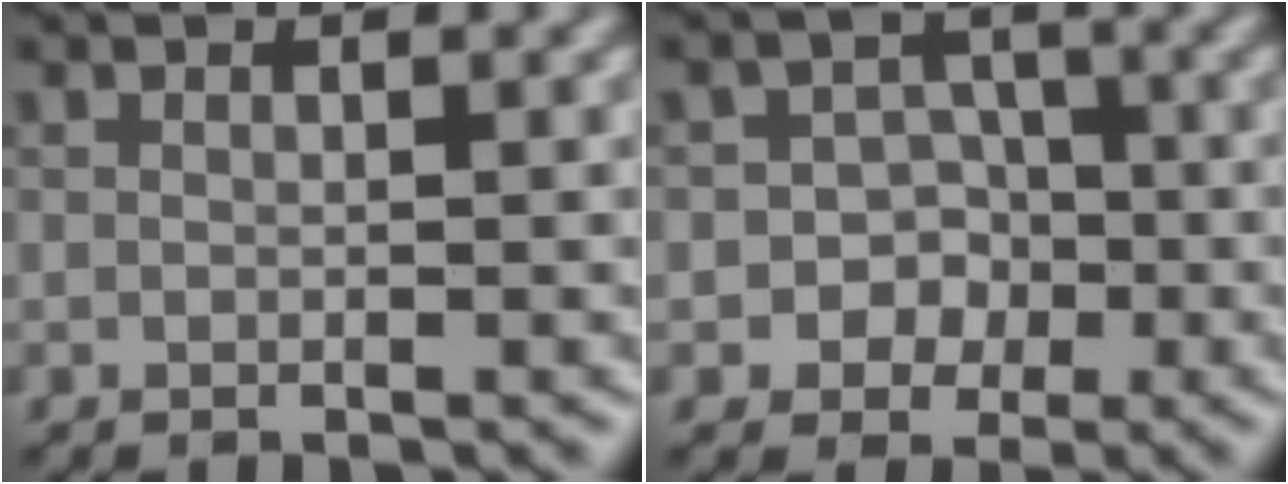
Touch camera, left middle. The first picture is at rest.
{"total": 4.8, "force": [-1.6, 4.3, 1.3], "torque": [0.012, 0.010, -0.044]}